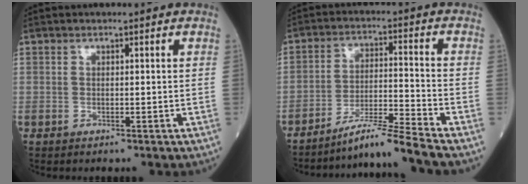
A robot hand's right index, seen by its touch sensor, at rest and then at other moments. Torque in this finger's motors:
{"motor_torque": [0.09, -0.21, 0.01, -0.01]}